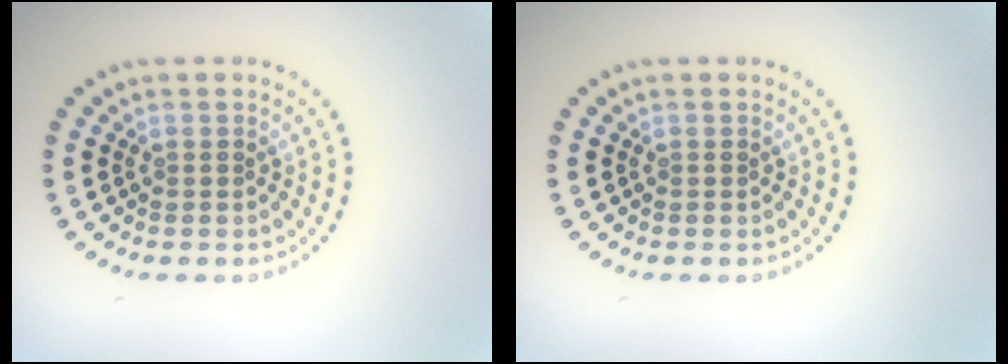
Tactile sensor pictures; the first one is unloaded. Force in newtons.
{"total": 0.0}